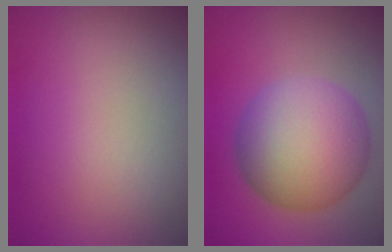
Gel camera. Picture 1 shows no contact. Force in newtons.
{"total": 9.3, "press": 9.3, "slide": 0.1}